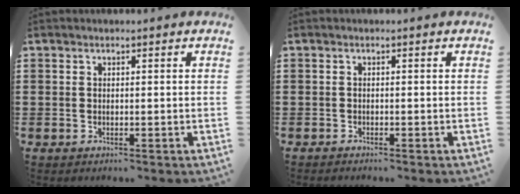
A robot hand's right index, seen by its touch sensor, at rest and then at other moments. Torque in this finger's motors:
{"motor_torque": [-1.07, 1.07, -0.06, -0.02]}